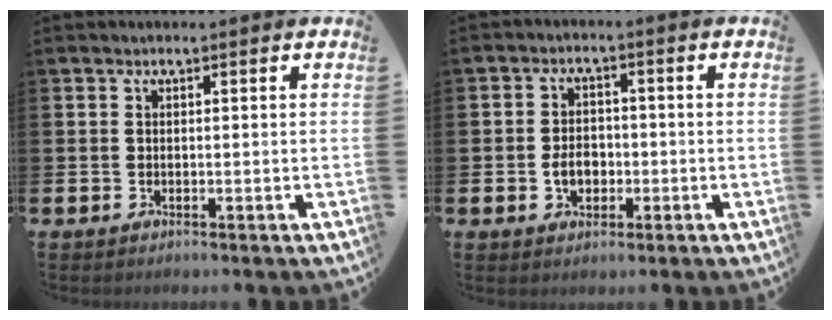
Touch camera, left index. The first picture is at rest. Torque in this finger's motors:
{"motor_torque": [0.72, 0.23, 0.09, 0.11]}